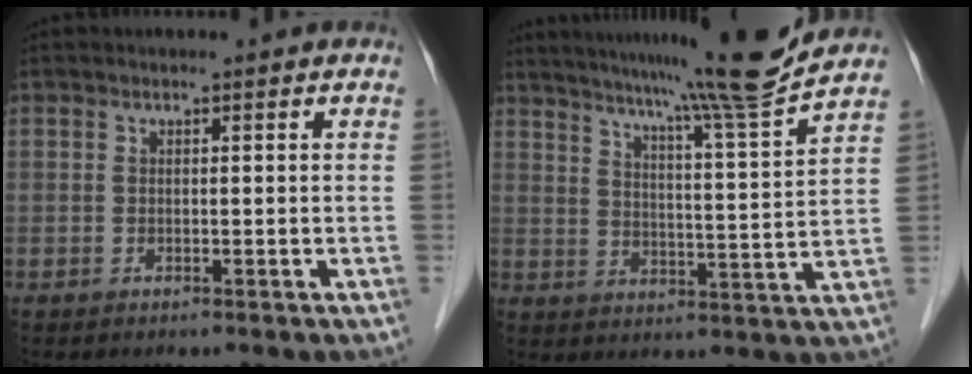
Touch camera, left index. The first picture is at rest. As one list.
[{"total": 14.7, "force": [13.0, -2.9, 6.2], "torque": [-0.102, -0.042, 0.182]}]